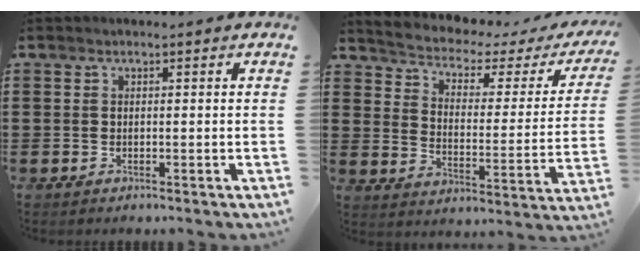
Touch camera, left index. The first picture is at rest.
{"total": 2.4, "force": [1.8, 0.7, 1.4], "torque": [-0.045, -0.024, 0.018]}